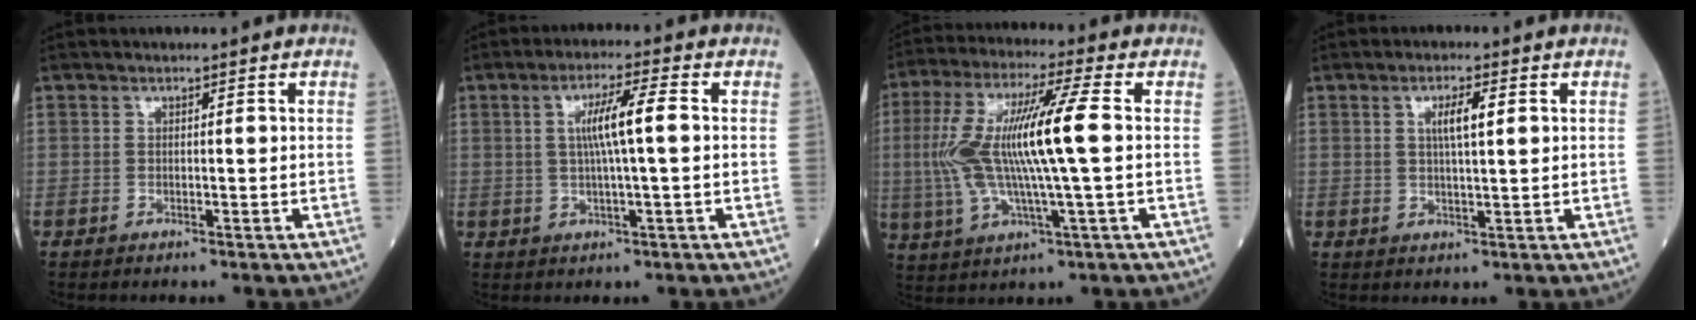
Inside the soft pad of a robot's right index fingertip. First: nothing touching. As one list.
[{"total": 6.2, "force": [0.8, -0.1, 6.2], "torque": [-0.111, 0.006, 0.014]}, {"total": 15.0, "force": [0.6, 0.9, 14.9], "torque": [-0.314, 0.014, 0.009]}, {"total": 3.9, "force": [1.2, 0.5, 3.6], "torque": [-0.065, 0.003, 0.020]}]